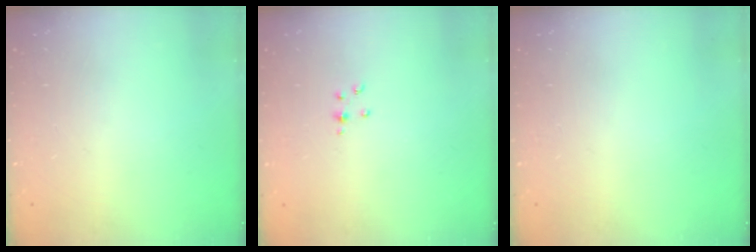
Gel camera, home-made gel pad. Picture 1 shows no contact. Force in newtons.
{"total": 2.4, "press": 2.4, "slide": 0.3}
{"total": 0.0}